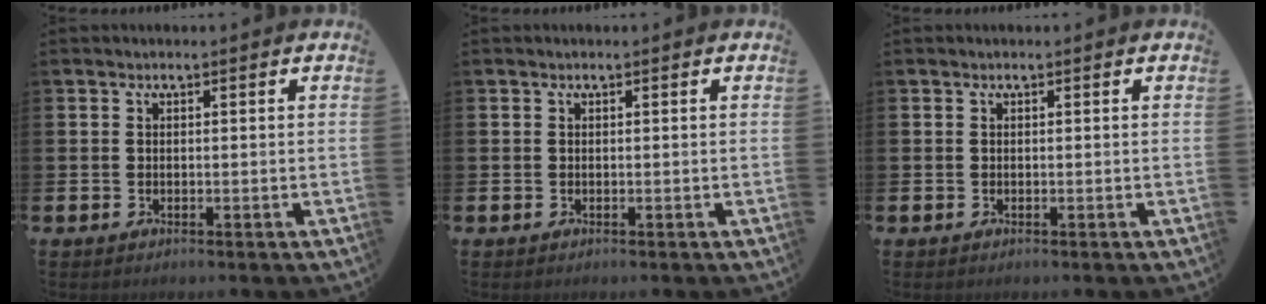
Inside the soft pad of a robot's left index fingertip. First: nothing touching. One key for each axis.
{"total": 0.0}
{"total": 0.0}